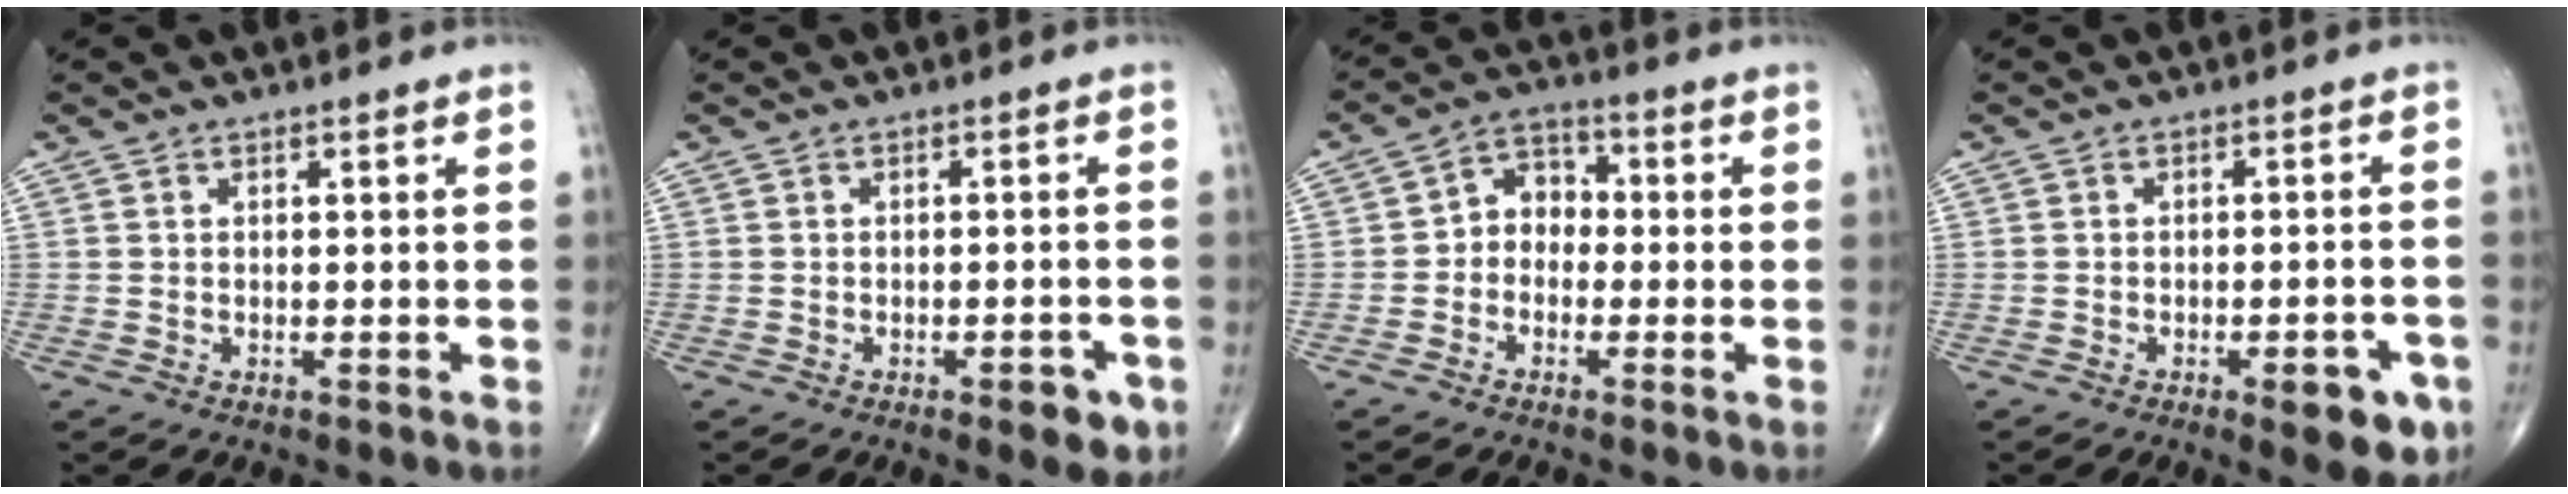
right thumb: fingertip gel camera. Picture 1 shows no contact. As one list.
[{"total": 4.9, "force": [-2.4, 1.9, 3.8], "torque": [-0.032, 0.008, -0.026]}, {"total": 5.8, "force": [-1.0, 4.7, 3.3], "torque": [-0.020, 0.027, -0.037]}, {"total": 8.0, "force": [-3.7, 3.0, 6.5], "torque": [-0.061, 0.012, -0.041]}]